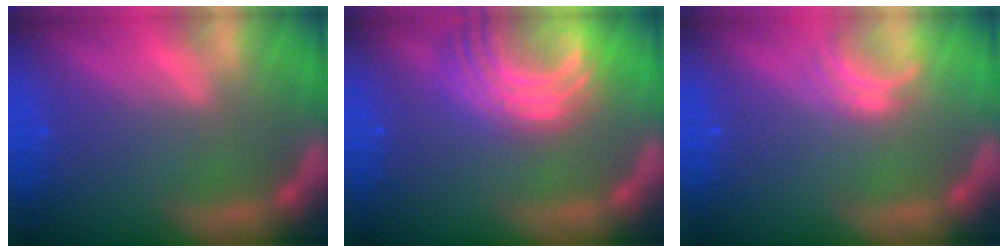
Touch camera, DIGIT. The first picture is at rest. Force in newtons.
{"total": 9.0}
{"total": 2.0}